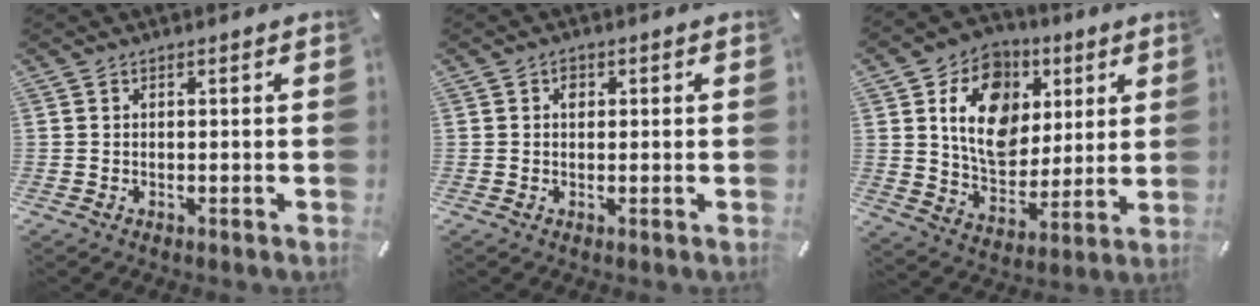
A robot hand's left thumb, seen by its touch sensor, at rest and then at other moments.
{"total": 1.4, "force": [0.2, 1.2, 0.7], "torque": [-0.007, 0.003, 0.001]}
{"total": 15.6, "force": [4.7, 12.4, 8.3], "torque": [-0.140, -0.007, 0.089]}